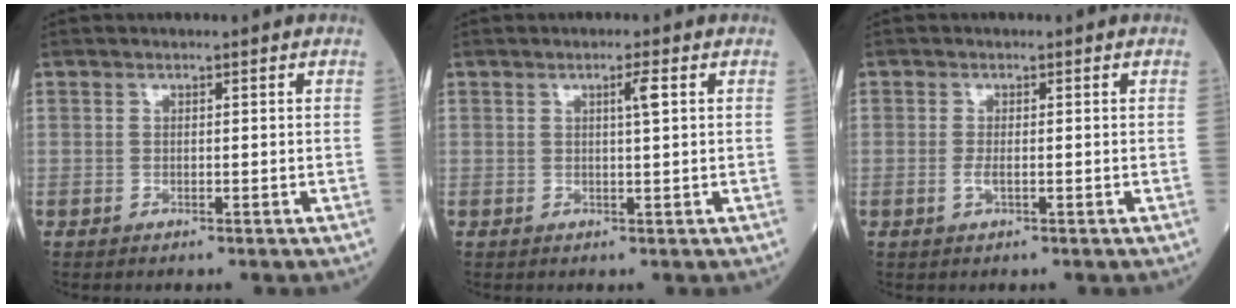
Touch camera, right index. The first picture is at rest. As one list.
[{"total": 2.0, "force": [0.7, -0.2, 1.9], "torque": [-0.032, -0.001, 0.011]}, {"total": 1.2, "force": [-0.2, 0.3, 1.1], "torque": [-0.020, -0.001, -0.005]}]